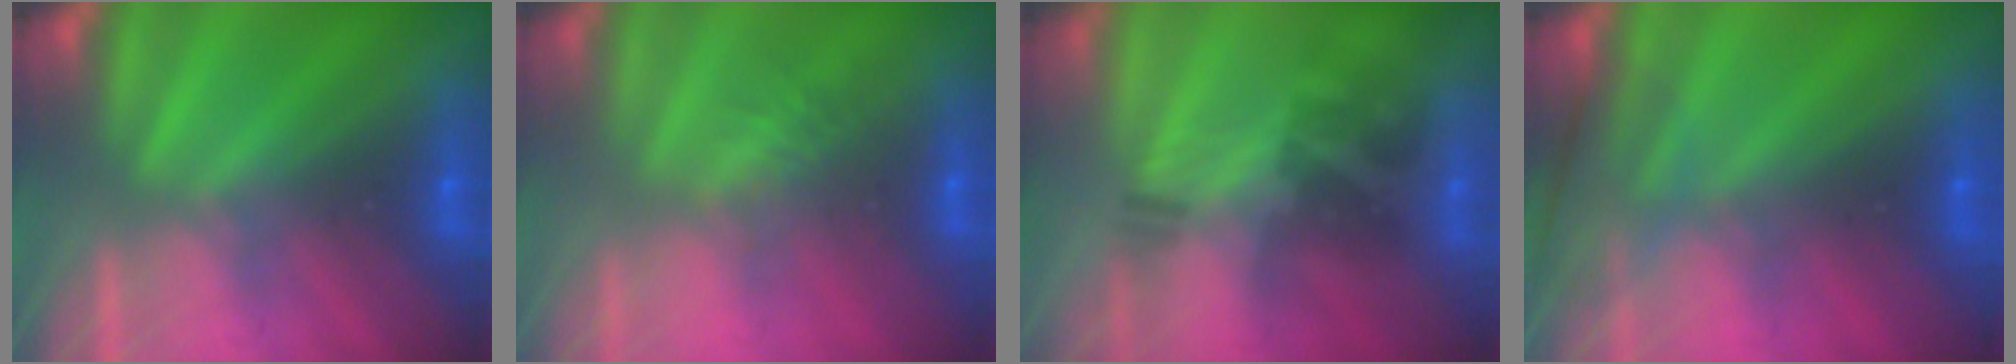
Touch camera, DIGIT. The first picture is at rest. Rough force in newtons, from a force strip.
{"total": 2.8}
{"total": 2.2}
{"total": 2.7}